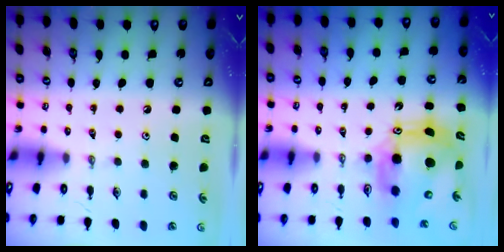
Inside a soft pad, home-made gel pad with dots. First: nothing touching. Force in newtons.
{"total": 11.9, "press": 11.8, "slide": 0.9}